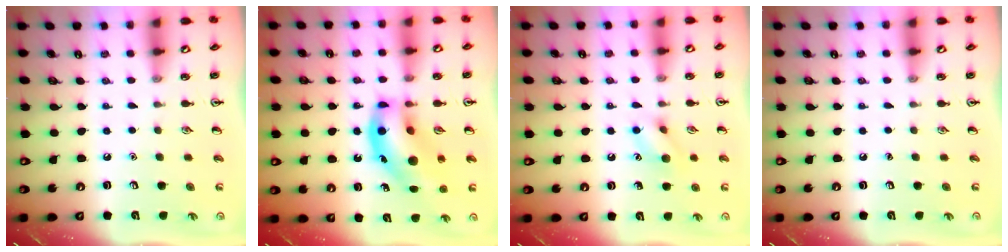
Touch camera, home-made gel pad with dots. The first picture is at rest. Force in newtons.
{"total": 15.9, "press": 15.6, "slide": 3.2}
{"total": 8.3, "press": 8.3, "slide": 0.4}
{"total": 0.0}